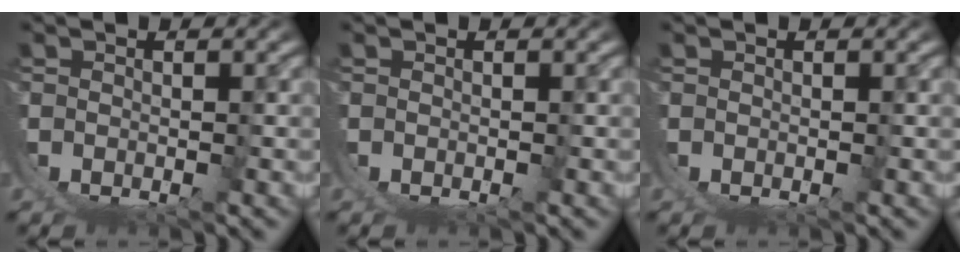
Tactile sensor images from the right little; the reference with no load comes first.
{"total": 0.0}
{"total": 0.0}